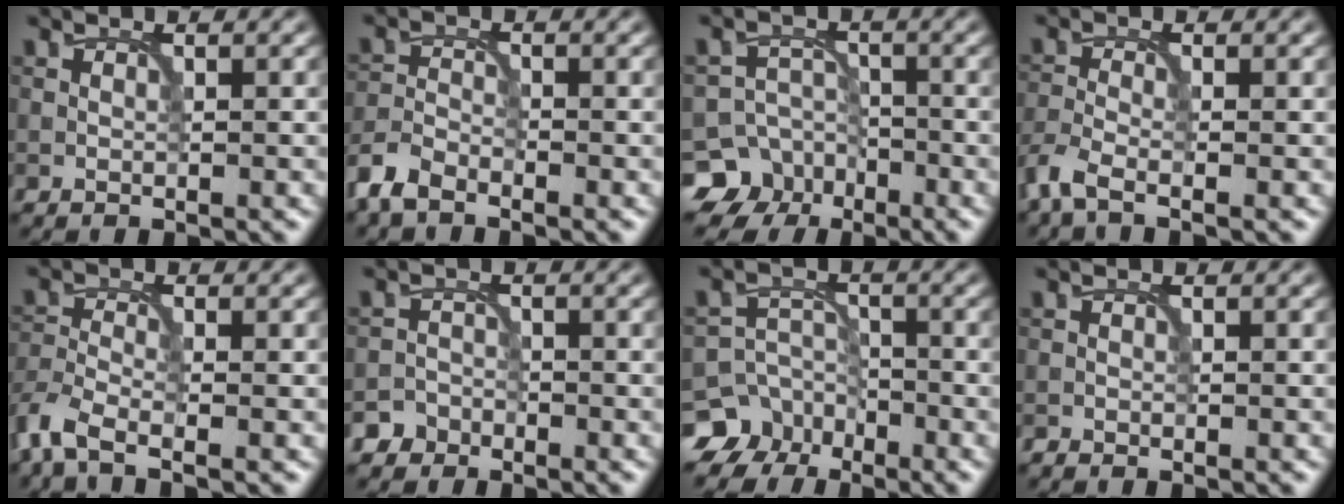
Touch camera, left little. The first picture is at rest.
{"total": 3.1, "force": [-2.6, 1.1, 1.3], "torque": [-0.029, -0.002, -0.064]}
{"total": 7.6, "force": [-5.0, 5.7, 1.0], "torque": [-0.004, -0.011, -0.093]}
{"total": 3.0, "force": [-2.3, 0.7, 1.8], "torque": [-0.049, -0.011, -0.062]}
{"total": 4.1, "force": [-3.2, 1.2, 2.4], "torque": [-0.058, -0.010, -0.078]}
{"total": 2.5, "force": [-2.1, 1.3, -0.1], "torque": [0.011, 0.008, -0.038]}
{"total": 7.3, "force": [-5.3, 5.0, 1.1], "torque": [-0.006, -0.008, -0.094]}
{"total": 0.7, "force": [-0.4, -0.5, -0.3], "torque": [0.009, 0.001, -0.012]}